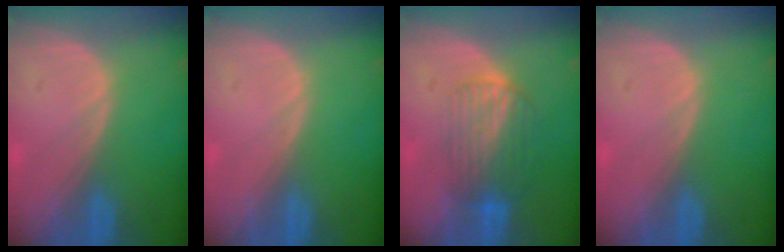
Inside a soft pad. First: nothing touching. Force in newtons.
{"total": 0.0}
{"total": 6.7, "press": 6.1, "slide": 2.8}
{"total": 0.0}